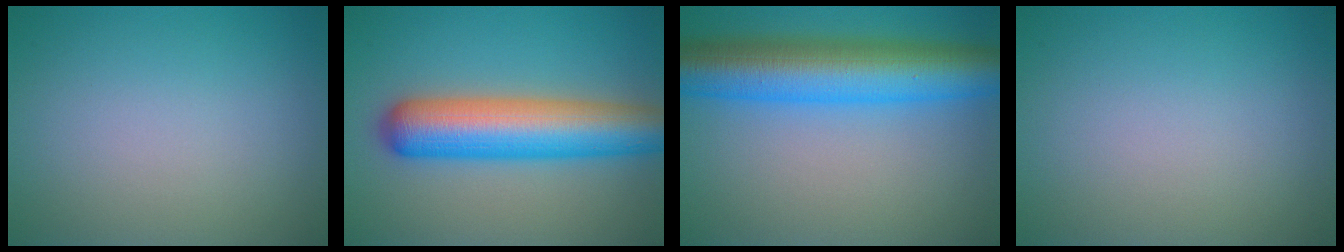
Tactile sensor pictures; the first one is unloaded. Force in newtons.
{"total": 9.1, "press": 9.1, "slide": 0.2}
{"total": 10.3, "press": 10.3, "slide": 0.1}
{"total": 0.0}